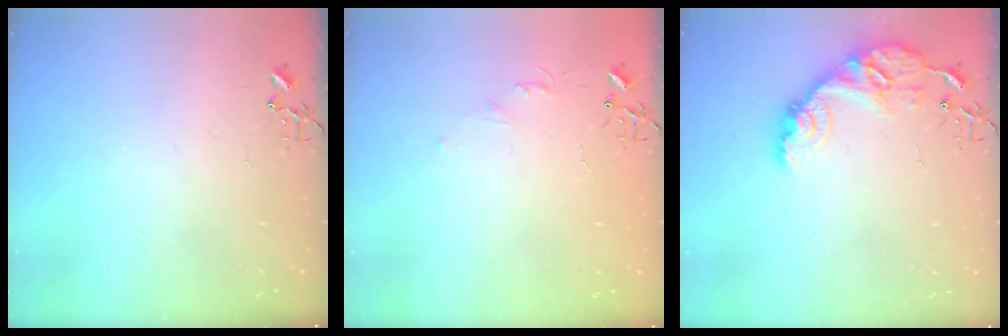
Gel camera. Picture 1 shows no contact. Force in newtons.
{"total": 4.0, "press": 3.9, "slide": 0.6}
{"total": 14.5, "press": 14.5, "slide": 1.0}